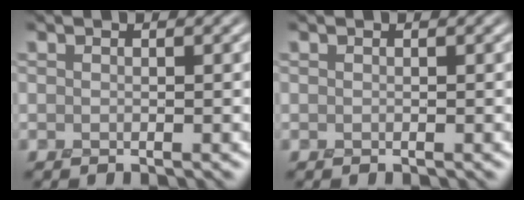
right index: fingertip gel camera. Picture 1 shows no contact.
{"total": 0.0}